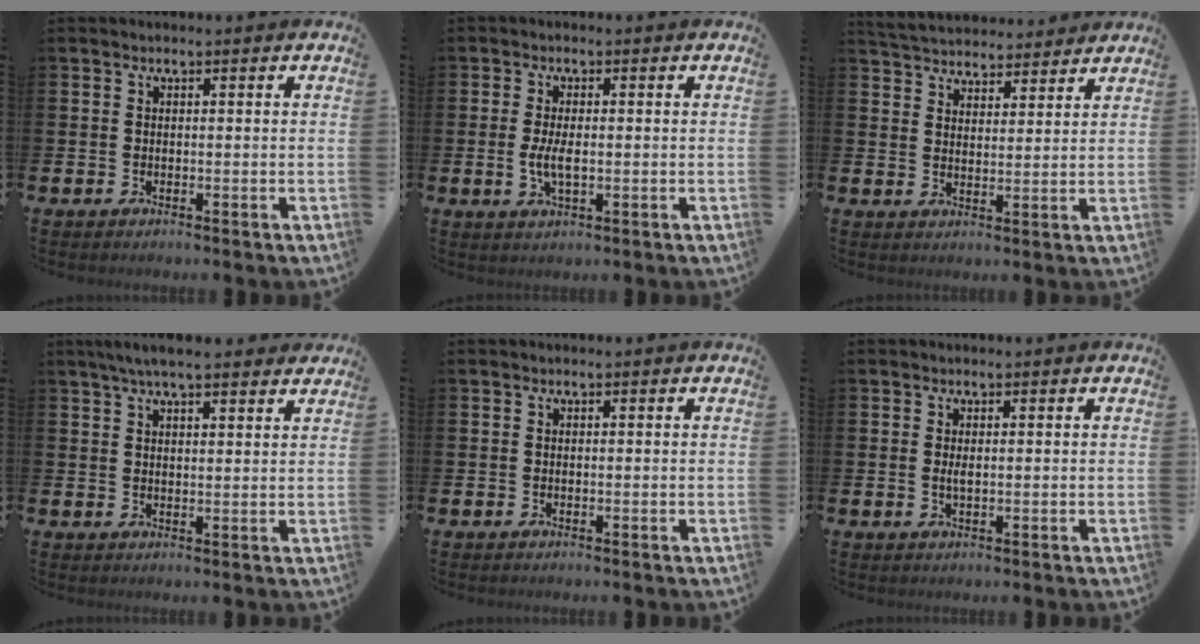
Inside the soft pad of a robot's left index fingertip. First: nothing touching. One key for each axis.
{"total": 3.4, "fx": -0.1, "fy": 1.4, "fz": 3.1, "tx": -0.053, "ty": 0.001, "tz": -0.005}
{"total": 5.0, "fx": 4.9, "fy": 1.1, "fz": -0.1, "tx": -0.020, "ty": -0.028, "tz": 0.089}
{"total": 4.9, "fx": 4.3, "fy": 0.8, "fz": 2.2, "tx": -0.047, "ty": -0.009, "tz": 0.076}
{"total": 0.0}
{"total": 1.0, "fx": 0.2, "fy": 0.3, "fz": 1.0, "tx": -0.013, "ty": -0.001, "tz": 0.002}